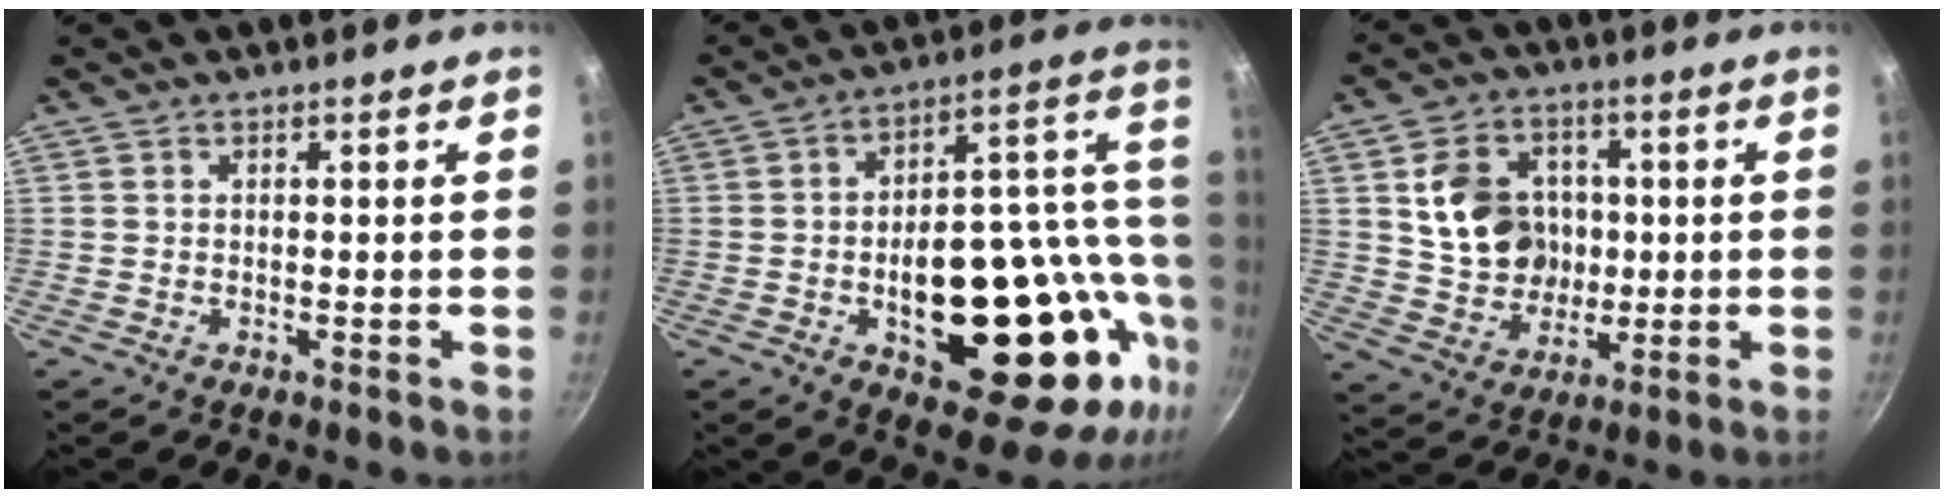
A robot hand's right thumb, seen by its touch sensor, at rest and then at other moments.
{"total": 28.8, "force": [-4.6, 14.4, 24.5], "torque": [-0.282, 0.025, -0.051]}
{"total": 13.5, "force": [1.5, 11.3, 7.1], "torque": [-0.095, 0.004, 0.035]}